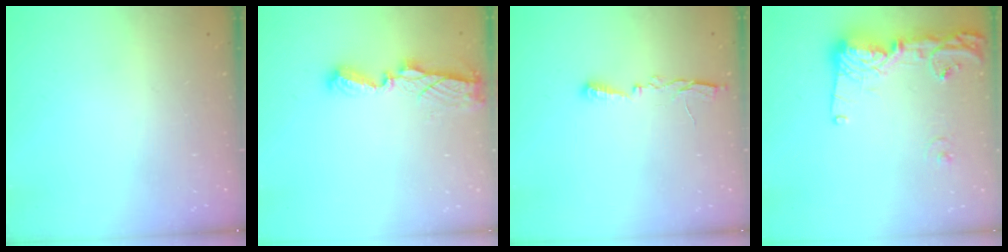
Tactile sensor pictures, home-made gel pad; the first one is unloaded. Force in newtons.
{"total": 7.5, "press": 7.5, "slide": 0.5}
{"total": 5.2, "press": 5.1, "slide": 0.8}
{"total": 14.9, "press": 14.8, "slide": 1.2}